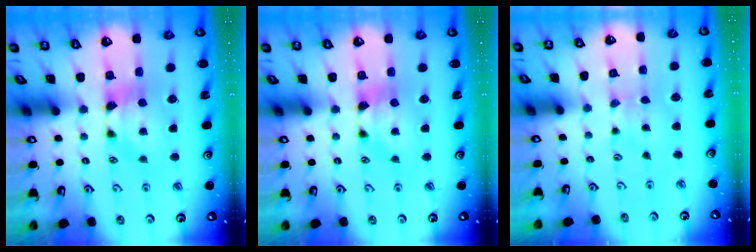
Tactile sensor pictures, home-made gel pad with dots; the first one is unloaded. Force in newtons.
{"total": 0.0}
{"total": 1.2, "press": 1.2, "slide": 0.1}